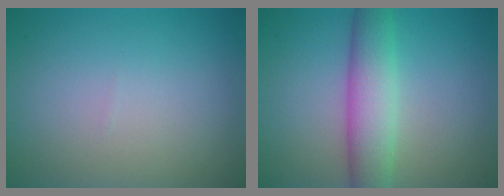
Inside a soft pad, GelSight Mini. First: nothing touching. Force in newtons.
{"total": 5.3, "press": 5.3, "slide": 0.2}